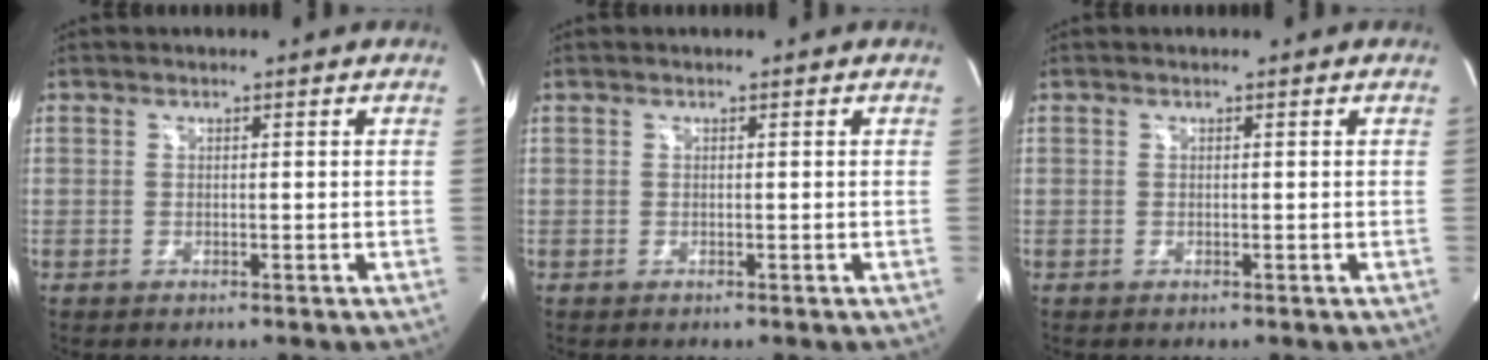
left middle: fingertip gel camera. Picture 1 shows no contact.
{"total": 0.0}
{"total": 0.0}